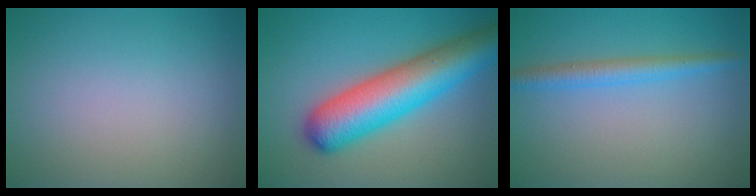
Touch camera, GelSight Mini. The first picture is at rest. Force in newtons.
{"total": 9.7, "press": 9.7, "slide": 0.3}
{"total": 2.6, "press": 2.6, "slide": 0.1}